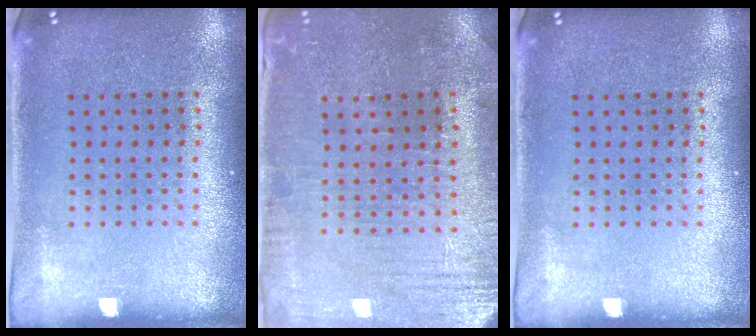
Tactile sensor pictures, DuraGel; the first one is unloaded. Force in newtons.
{"total": 0.8, "press": 0.7, "slide": 0.4}
{"total": 0.0}